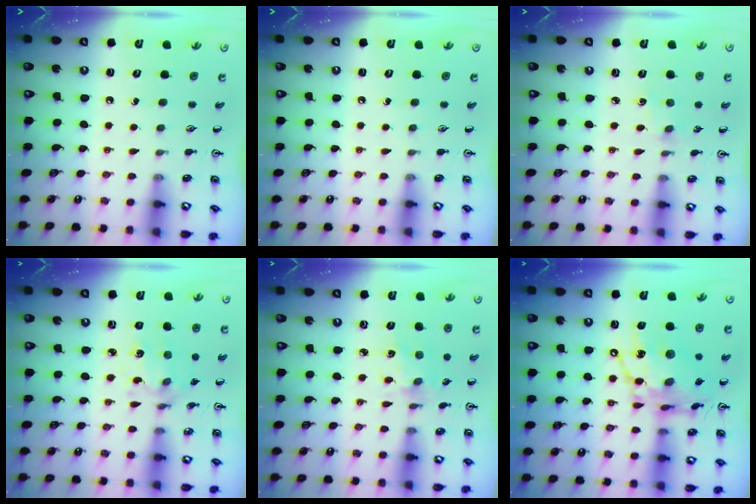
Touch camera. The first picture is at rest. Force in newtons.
{"total": 0.0}
{"total": 1.3, "press": 1.3, "slide": 0.3}
{"total": 3.2, "press": 3.1, "slide": 0.8}
{"total": 2.5, "press": 2.4, "slide": 0.7}
{"total": 17.4, "press": 17.3, "slide": 1.7}